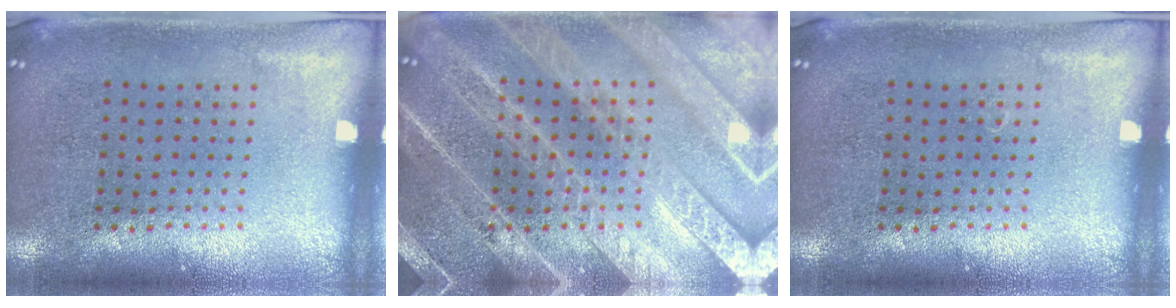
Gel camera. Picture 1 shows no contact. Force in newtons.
{"total": 6.0, "press": 6.0, "slide": 0.7}
{"total": 0.0}